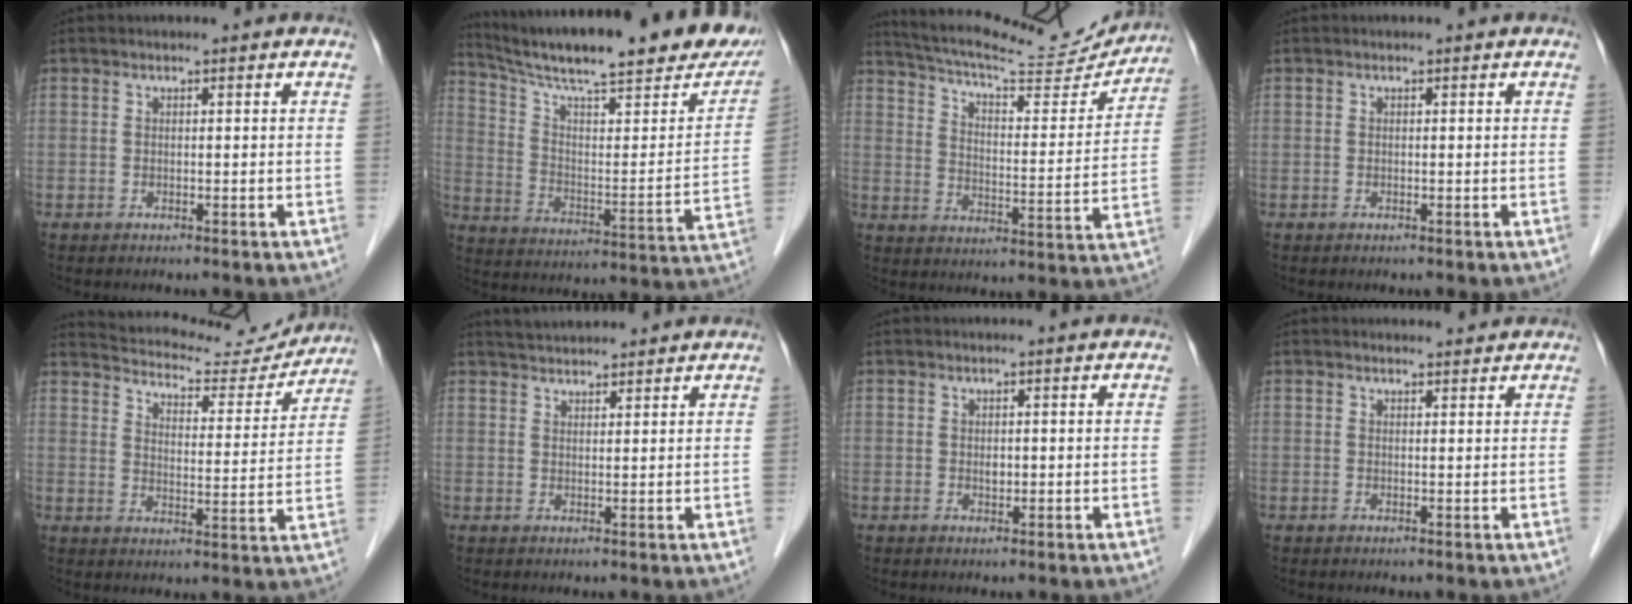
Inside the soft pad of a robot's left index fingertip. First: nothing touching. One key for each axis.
{"total": 28.6, "fx": 23.4, "fy": 3.7, "fz": 15.9, "tx": -0.254, "ty": -0.037, "tz": 0.323}
{"total": 20.0, "fx": 18.9, "fy": 2.4, "fz": 6.1, "tx": -0.103, "ty": -0.025, "tz": 0.260}
{"total": 0.0}
{"total": 15.7, "fx": 15.1, "fy": 3.4, "fz": 2.8, "tx": -0.035, "ty": -0.014, "tz": 0.193}
{"total": 4.9, "fx": 4.8, "fy": 0.7, "fz": 1.1, "tx": -0.023, "ty": 0.035, "tz": 0.077}
{"total": 0.8, "fx": 0.1, "fy": 0.6, "fz": 0.6, "tx": -0.010, "ty": 0.000, "tz": 0.001}
{"total": 2.5, "fx": 2.4, "fy": 0.5, "fz": 0.2, "tx": -0.008, "ty": 0.006, "tz": 0.029}